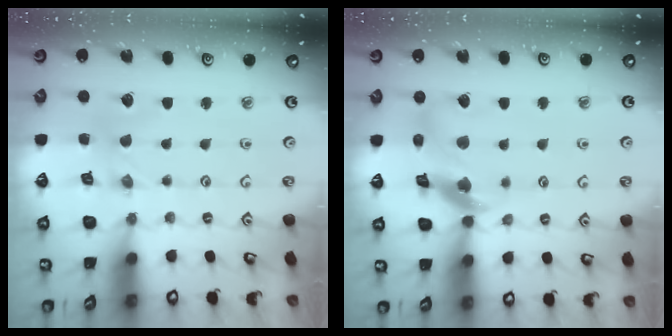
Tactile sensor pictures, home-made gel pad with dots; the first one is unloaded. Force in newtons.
{"total": 13.9, "press": 13.8, "slide": 1.7}